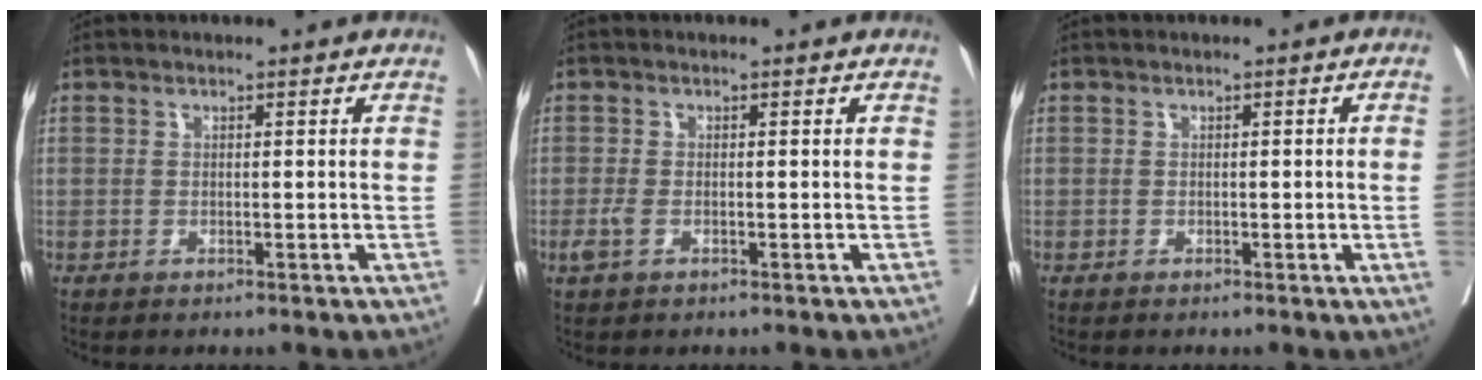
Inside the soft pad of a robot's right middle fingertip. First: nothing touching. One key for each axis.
{"total": 1.6, "fx": -0.6, "fy": 0.8, "fz": 1.2, "tx": -0.035, "ty": -0.003, "tz": -0.012}
{"total": 3.1, "fx": -0.4, "fy": -0.9, "fz": 2.9, "tx": -0.048, "ty": -0.001, "tz": 0.001}